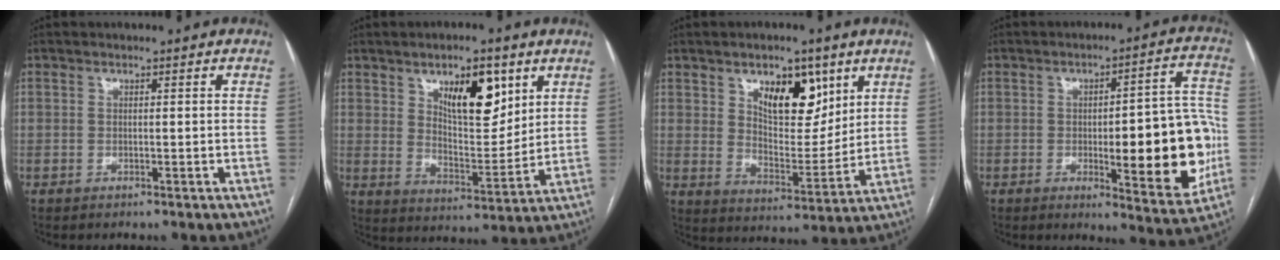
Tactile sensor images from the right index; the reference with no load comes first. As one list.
[{"total": 11.3, "force": [5.8, 4.3, 8.7], "torque": [-0.138, -0.002, 0.101]}, {"total": 11.1, "force": [5.9, 5.1, 7.9], "torque": [-0.122, -0.002, 0.104]}, {"total": 16.6, "force": [-2.6, 4.2, 15.9], "torque": [-0.181, 0.015, -0.022]}]